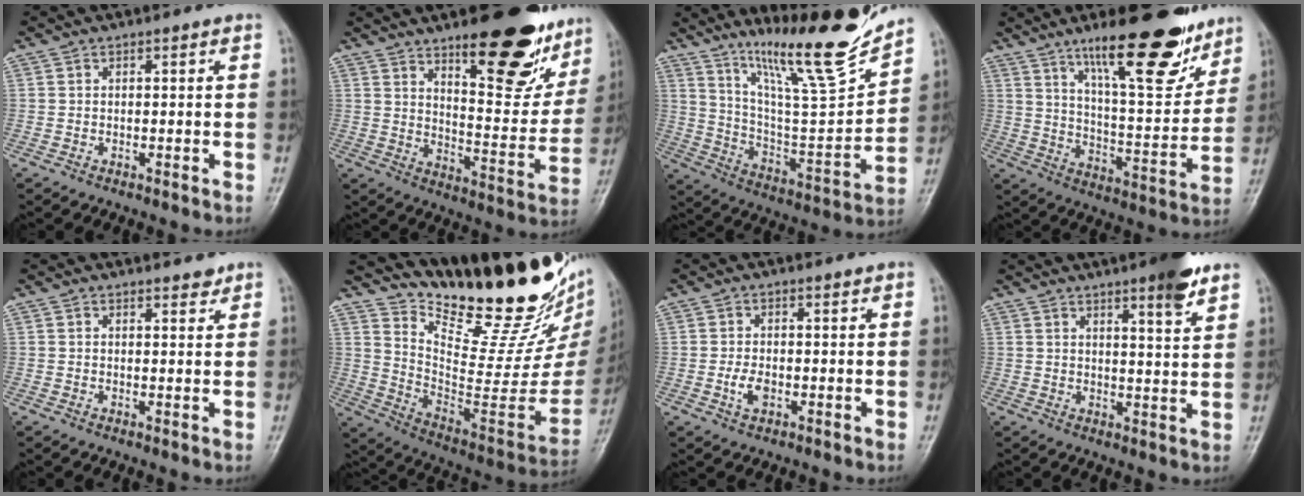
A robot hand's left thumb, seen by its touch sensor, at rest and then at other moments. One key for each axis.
{"total": 21.3, "fx": 13.6, "fy": 7.5, "fz": 14.7, "tx": -0.145, "ty": -0.081, "tz": 0.196}
{"total": 19.0, "fx": 15.4, "fy": 1.3, "fz": 11.1, "tx": -0.148, "ty": -0.102, "tz": 0.269}
{"total": 19.0, "fx": 12.5, "fy": 5.1, "fz": 13.3, "tx": -0.161, "ty": -0.073, "tz": 0.201}
{"total": 1.5, "fx": 1.4, "fy": 0.5, "fz": 0.4, "tx": 0.001, "ty": -0.012, "tz": 0.018}
{"total": 27.5, "fx": 22.7, "fy": 7.4, "fz": 13.6, "tx": -0.170, "ty": -0.166, "tz": 0.337}
{"total": 2.8, "fx": -0.6, "fy": 1.6, "fz": 2.2, "tx": -0.043, "ty": -0.002, "tz": -0.011}
{"total": 7.1, "fx": 4.8, "fy": 0.8, "fz": 5.1, "tx": -0.065, "ty": -0.029, "tz": 0.065}